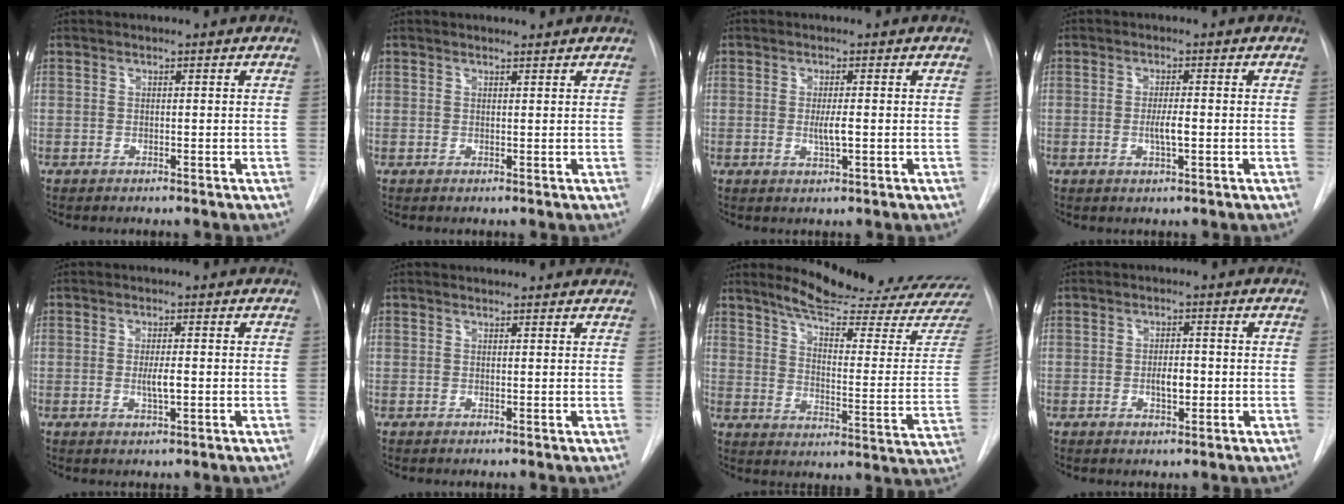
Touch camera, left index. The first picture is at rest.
{"total": 0.8, "force": [0.8, 0.1, 0.0], "torque": [-0.008, -0.002, 0.013]}
{"total": 2.5, "force": [-0.4, 0.2, 2.5], "torque": [-0.047, -0.007, -0.007]}
{"total": 2.8, "force": [-0.7, 0.4, 2.7], "torque": [-0.051, -0.004, -0.011]}
{"total": 2.6, "force": [-0.5, 0.4, 2.6], "torque": [-0.048, -0.005, -0.007]}
{"total": 4.1, "force": [4.0, 0.9, 0.5], "torque": [-0.005, 0.011, 0.036]}
{"total": 22.0, "force": [20.5, 0.6, 7.9], "torque": [-0.111, -0.114, 0.259]}
{"total": 3.0, "force": [-0.7, 1.3, 2.7], "torque": [-0.043, 0.000, -0.008]}